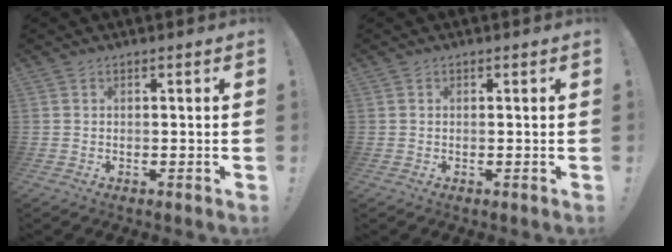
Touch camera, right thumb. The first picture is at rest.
{"total": 0.0}